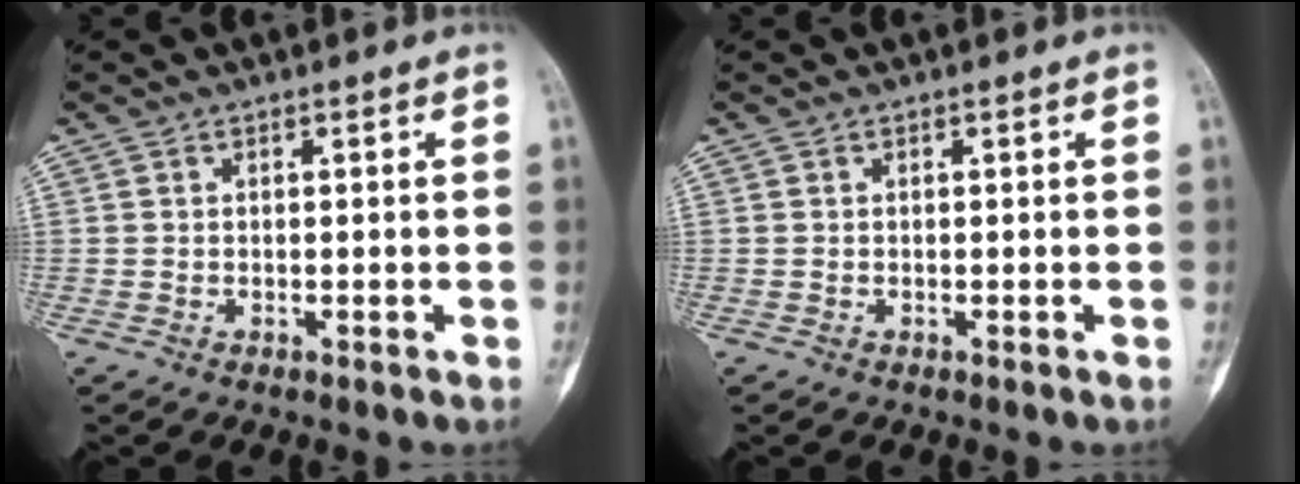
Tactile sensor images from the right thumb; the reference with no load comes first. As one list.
[{"total": 0.0}]